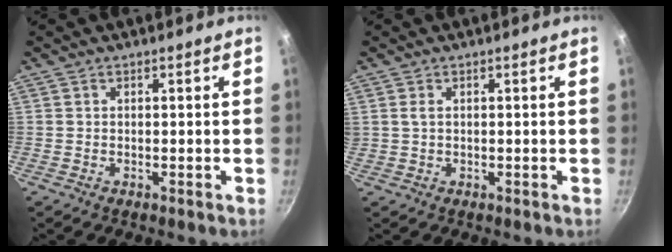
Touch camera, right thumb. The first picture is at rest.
{"total": 1.1, "force": [0.3, 0.4, 1.0], "torque": [-0.021, 0.002, 0.009]}